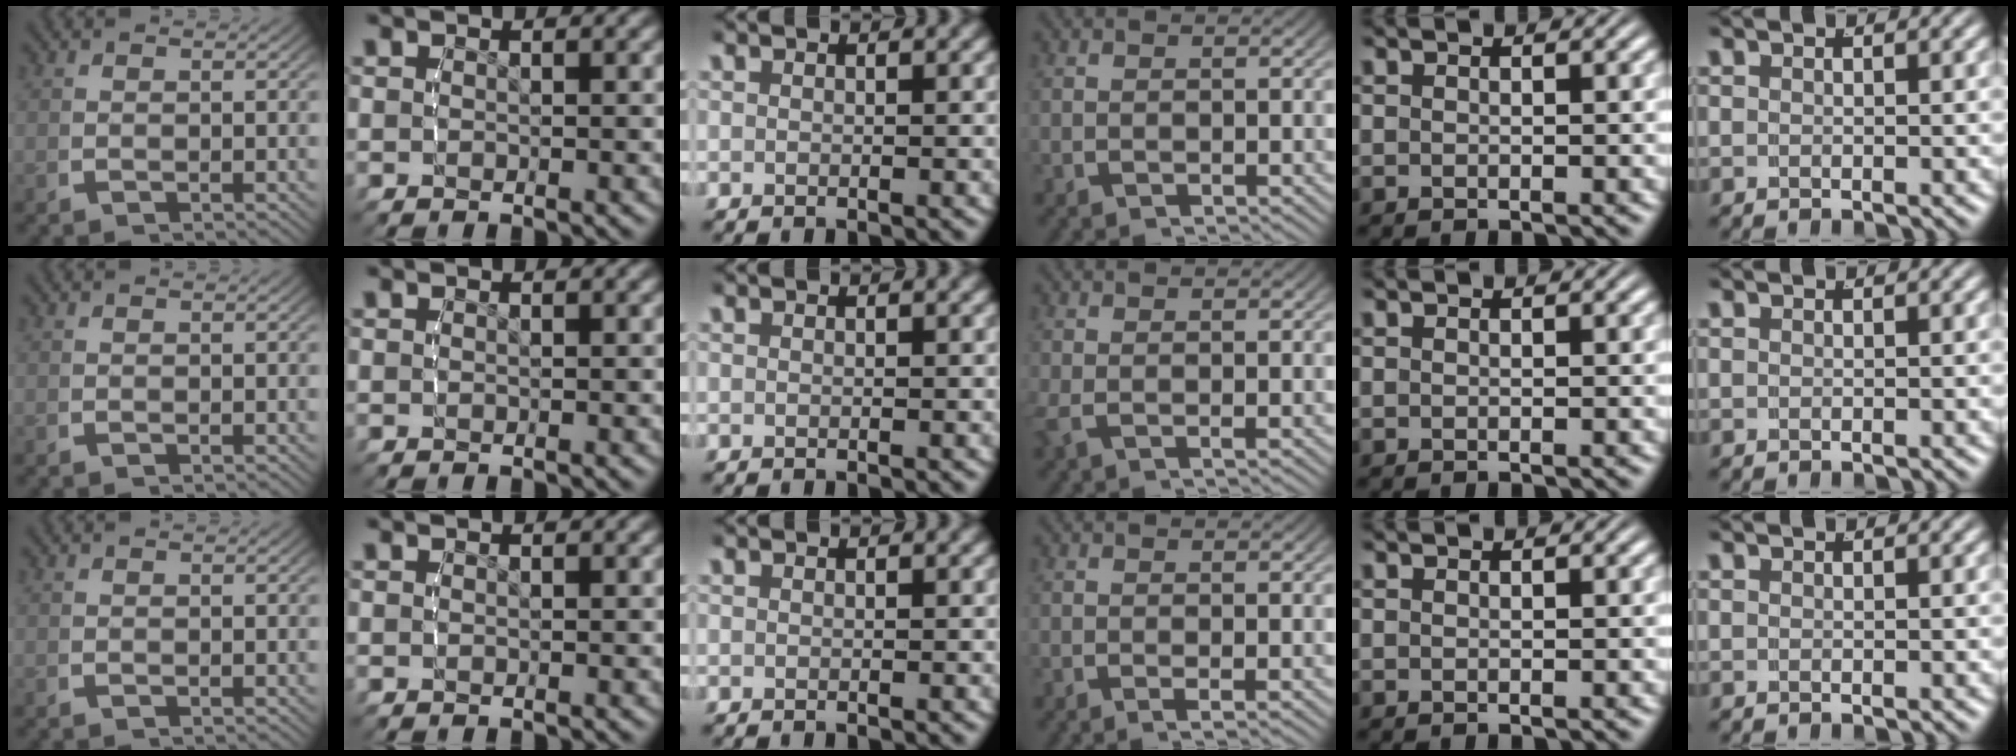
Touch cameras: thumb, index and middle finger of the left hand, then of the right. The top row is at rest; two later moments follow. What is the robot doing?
{"motion": "lift_and_place", "object": "button"}